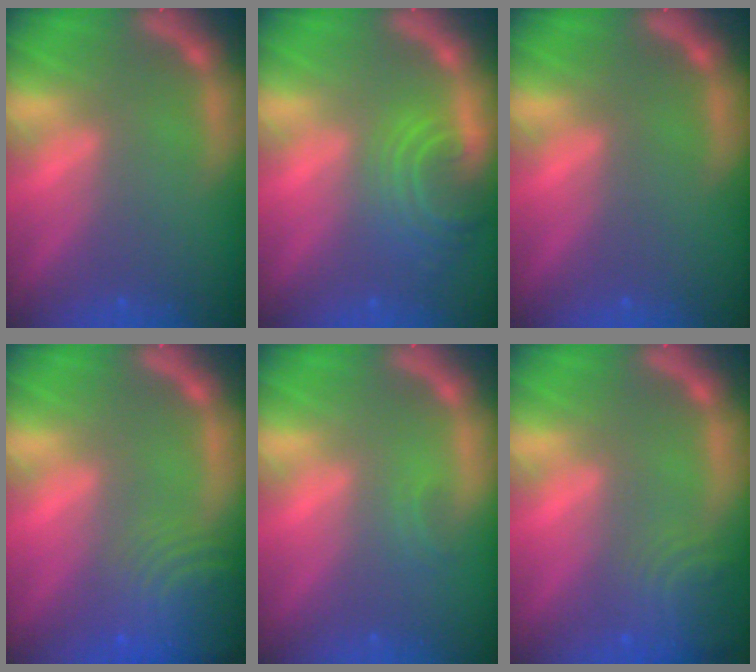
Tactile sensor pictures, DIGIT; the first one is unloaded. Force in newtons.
{"total": 5.5}
{"total": 0.0}
{"total": 9.1}
{"total": 0.9}
{"total": 5.0}